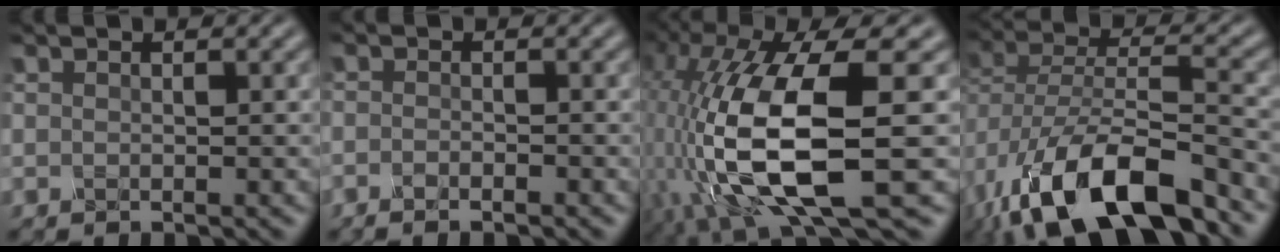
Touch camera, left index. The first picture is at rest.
{"total": 1.1, "force": [-1.0, 0.2, 0.3], "torque": [-0.004, -0.003, -0.022]}
{"total": 14.0, "force": [-2.6, 5.5, 12.6], "torque": [-0.265, -0.025, -0.045]}
{"total": 13.2, "force": [-8.3, 5.1, 9.0], "torque": [-0.174, -0.016, -0.155]}